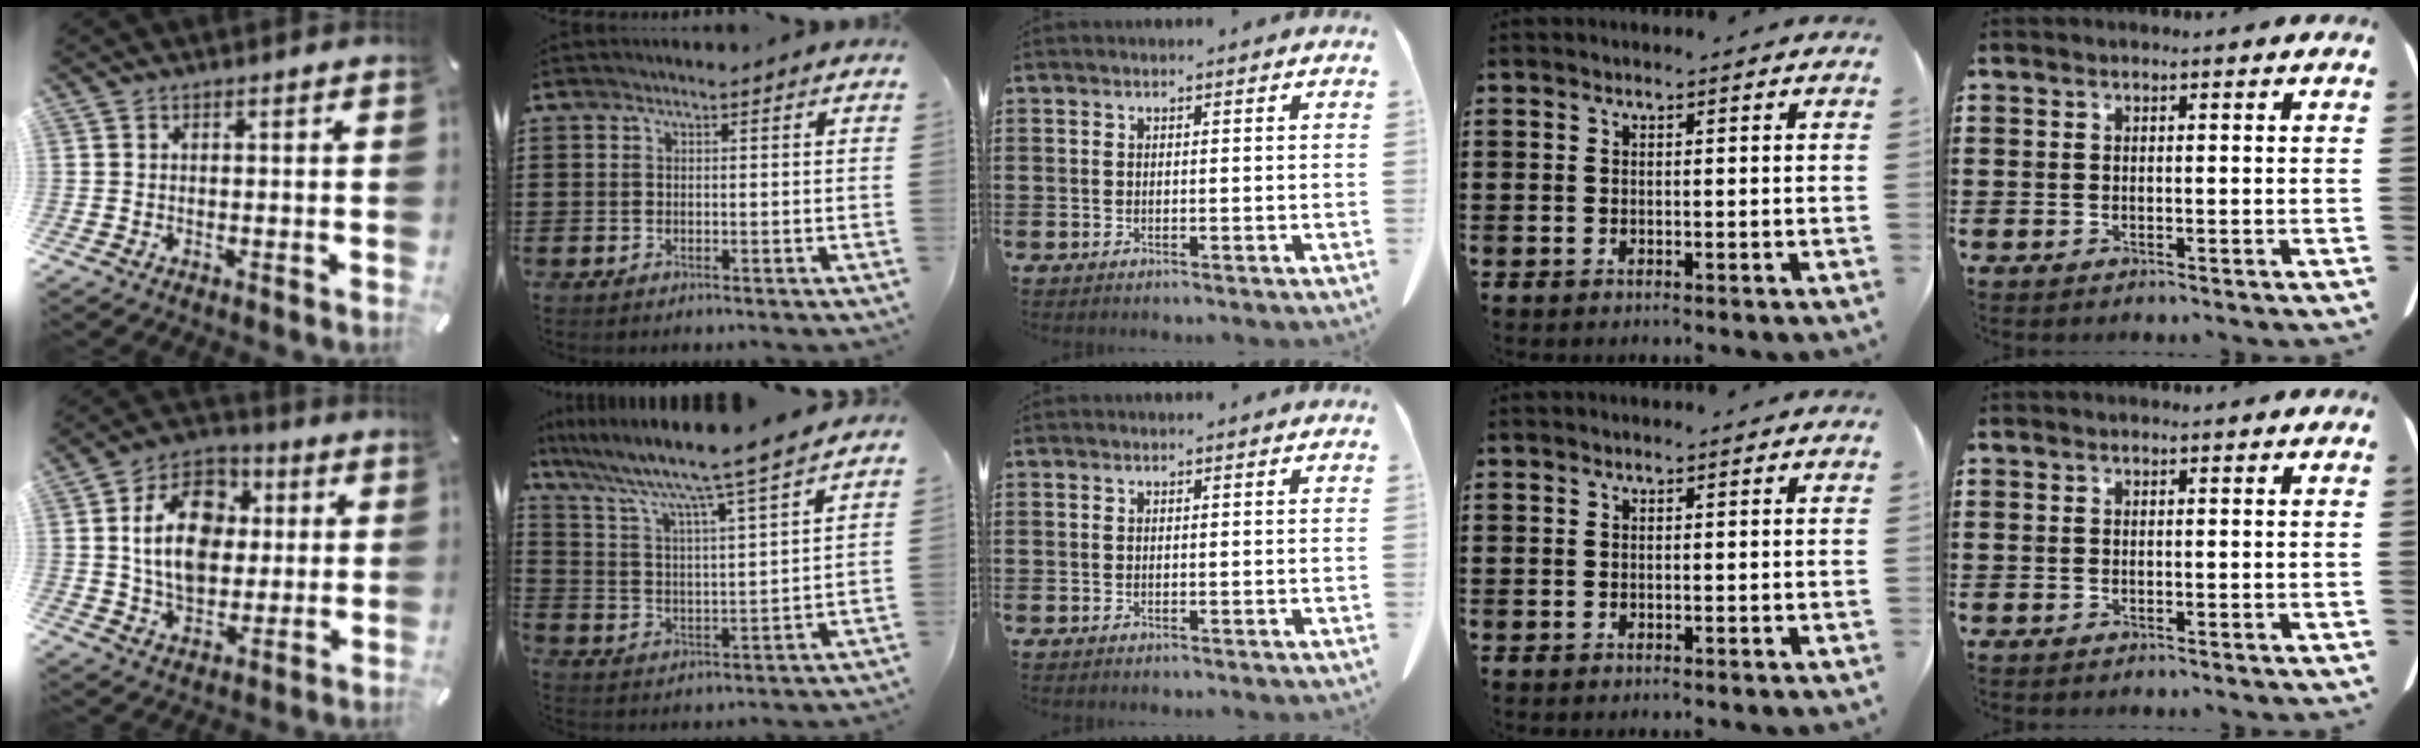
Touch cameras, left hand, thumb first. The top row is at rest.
{"thumb": {"total": 16.1, "force": [2.0, 12.2, 10.2], "torque": [-0.191, 0.012, 0.034]}, "index": {"total": 7.1, "force": [6.1, -0.8, 3.5], "torque": [-0.095, -0.050, 0.093]}}